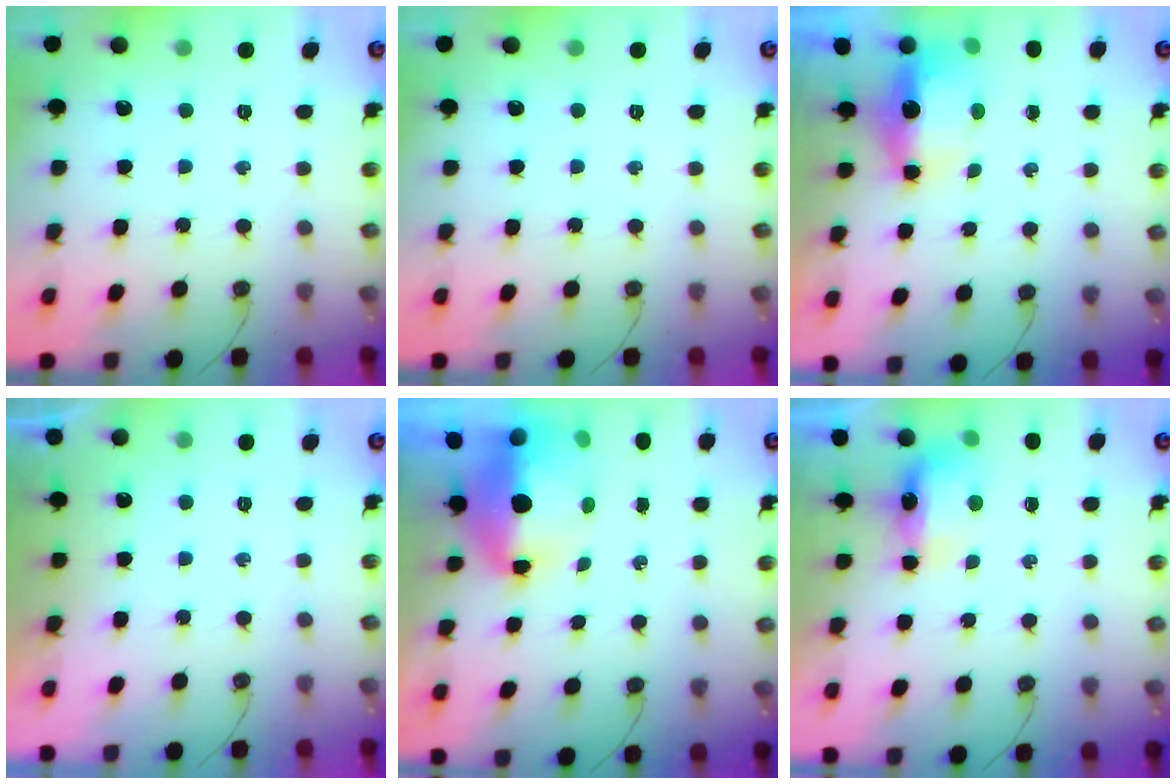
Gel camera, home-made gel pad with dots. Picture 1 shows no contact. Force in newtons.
{"total": 0.0}
{"total": 15.8, "press": 9.3, "slide": 12.8}
{"total": 0.0}
{"total": 8.5, "press": 8.3, "slide": 1.4}
{"total": 6.4, "press": 6.4, "slide": 0.2}